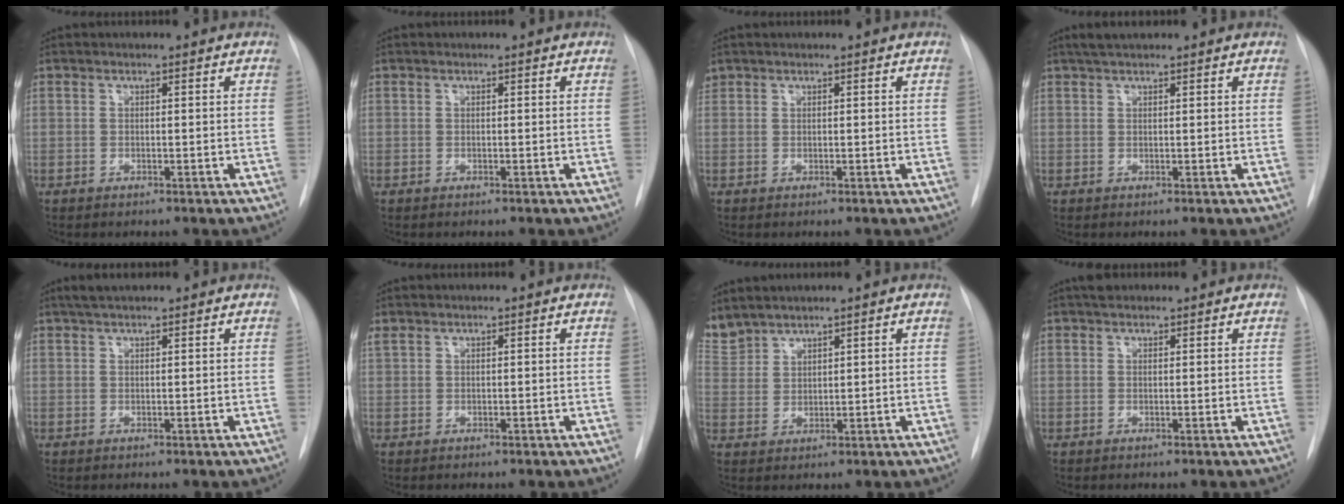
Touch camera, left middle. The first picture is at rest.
{"total": 0.0}
{"total": 0.9, "force": [0.7, 0.5, 0.0], "torque": [-0.002, 0.017, 0.015]}
{"total": 2.6, "force": [2.1, 0.4, 1.4], "torque": [-0.025, 0.017, 0.037]}
{"total": 2.6, "force": [2.1, 0.4, 1.5], "torque": [-0.027, 0.016, 0.037]}
{"total": 0.8, "force": [0.7, 0.3, 0.2], "torque": [-0.016, 0.017, 0.019]}
{"total": 5.8, "force": [5.5, 1.5, 0.9], "torque": [-0.037, 0.012, 0.125]}
{"total": 1.8, "force": [1.4, 0.8, 0.6], "torque": [-0.012, 0.015, 0.021]}